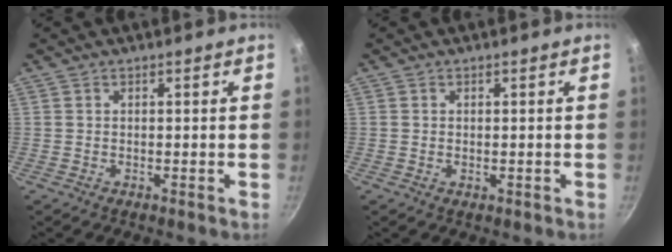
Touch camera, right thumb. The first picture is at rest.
{"total": 0.7, "force": [0.0, 0.4, 0.5], "torque": [-0.007, 0.000, -0.001]}